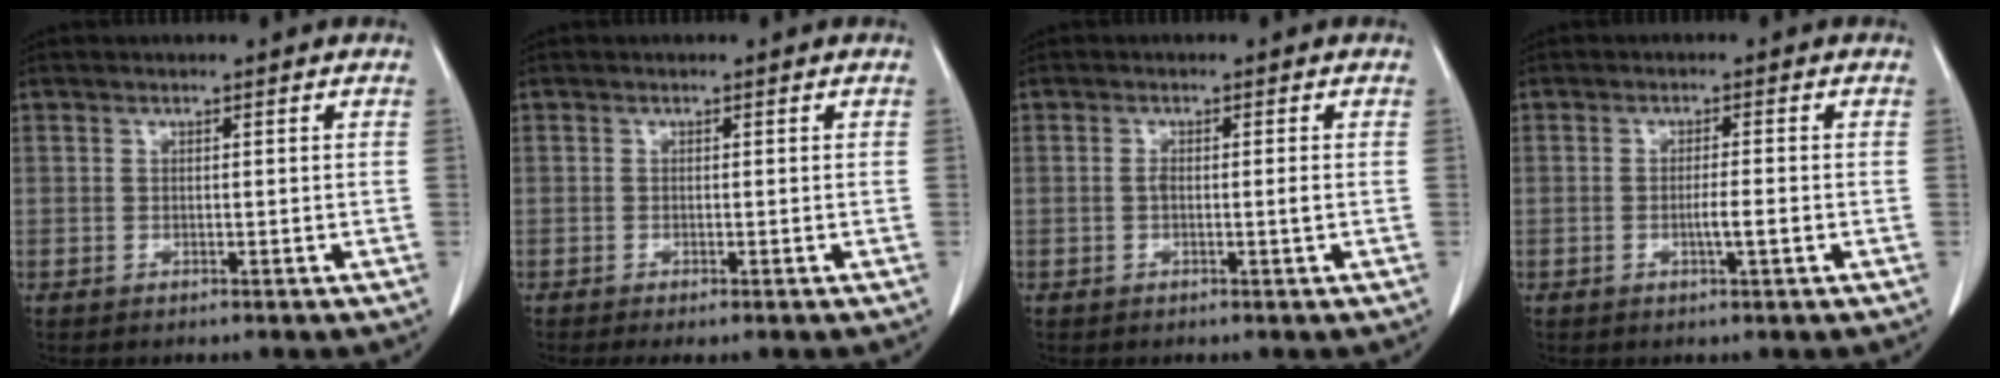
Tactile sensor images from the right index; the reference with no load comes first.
{"total": 1.7, "force": [-1.2, 0.3, 1.1], "torque": [-0.016, -0.007, -0.019]}
{"total": 1.6, "force": [-0.3, 0.1, 1.6], "torque": [-0.030, 0.000, -0.004]}
{"total": 2.6, "force": [-0.8, 0.0, 2.5], "torque": [-0.044, -0.002, -0.014]}